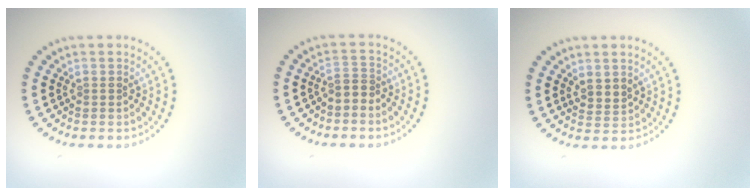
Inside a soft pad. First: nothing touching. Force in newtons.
{"total": 1.6, "press": 1.3, "slide": 0.9}
{"total": 1.7, "press": 1.3, "slide": 1.1}